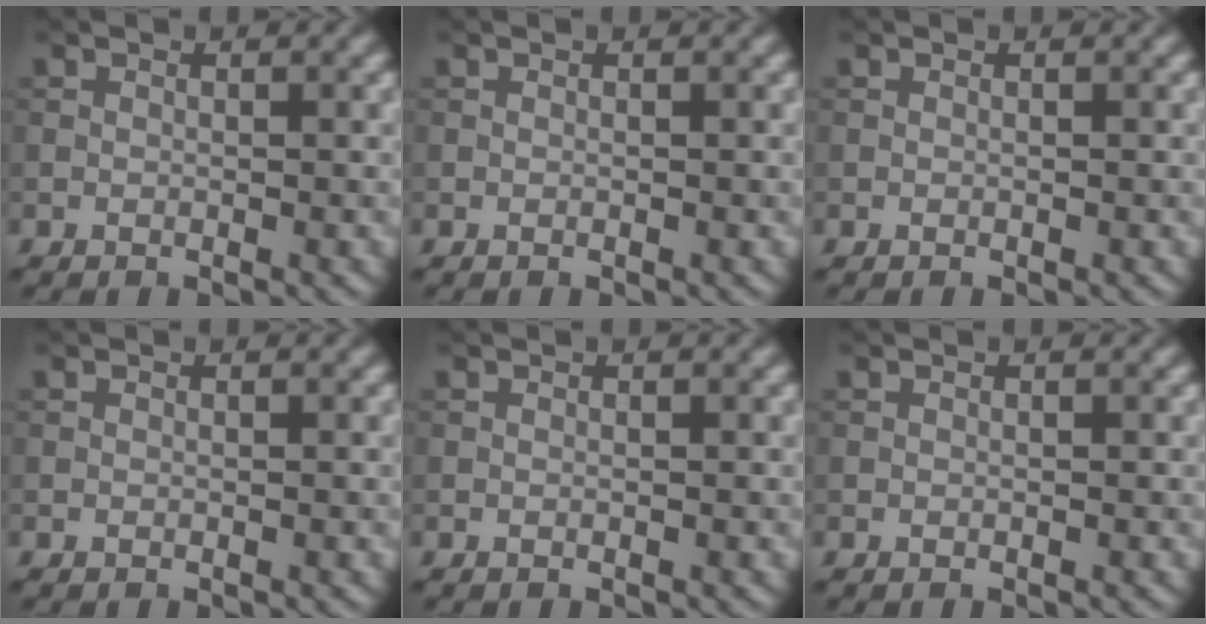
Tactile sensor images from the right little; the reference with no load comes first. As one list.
[{"total": 0.0}, {"total": 0.0}, {"total": 0.0}, {"total": 0.0}, {"total": 0.0}]